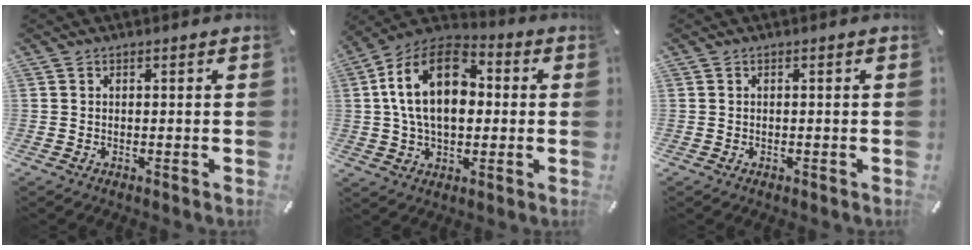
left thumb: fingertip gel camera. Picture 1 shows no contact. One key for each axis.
{"total": 18.1, "fx": 2.3, "fy": 12.0, "fz": 13.4, "tx": -0.263, "ty": 0.008, "tz": 0.038}
{"total": 0.5, "fx": -0.2, "fy": 0.4, "fz": 0.3, "tx": -0.005, "ty": 0.000, "tz": -0.004}